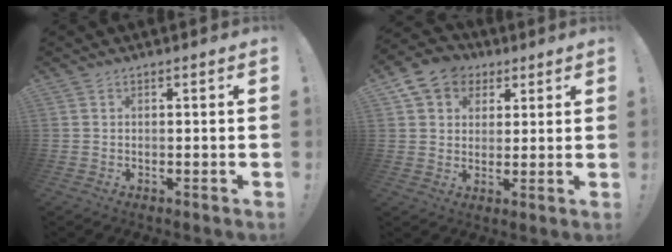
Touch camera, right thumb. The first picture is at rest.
{"total": 10.1, "force": [4.6, 8.4, 3.4], "torque": [-0.052, -0.017, 0.094]}